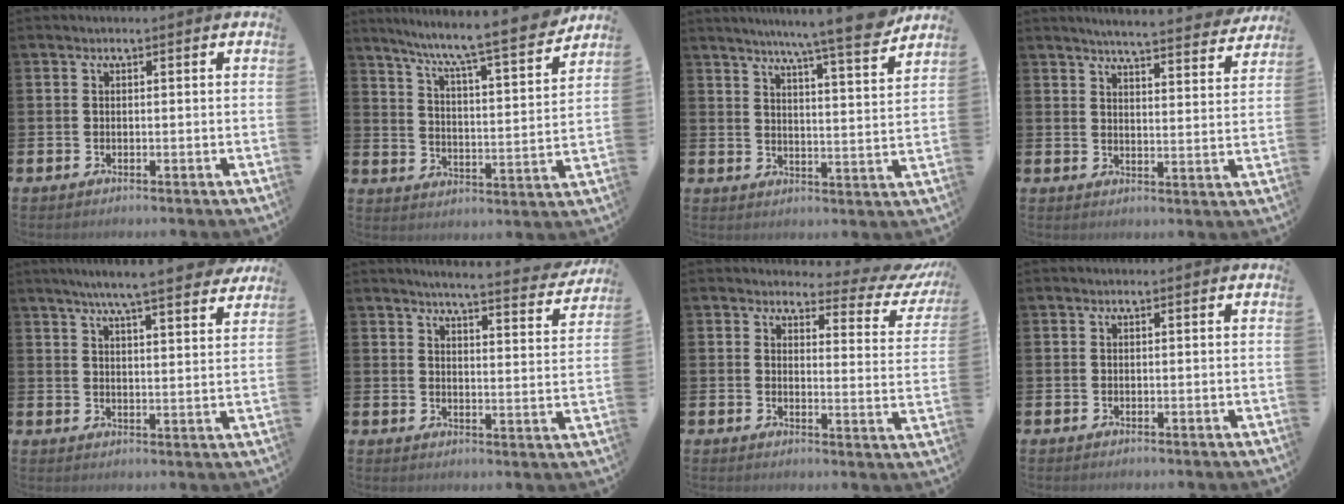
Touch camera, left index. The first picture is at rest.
{"total": 8.6, "force": [7.9, -0.2, 3.6], "torque": [-0.098, -0.065, 0.127]}
{"total": 8.9, "force": [7.9, -0.4, 4.0], "torque": [-0.081, -0.045, 0.134]}
{"total": 5.3, "force": [5.3, -0.1, 0.9], "torque": [-0.023, -0.042, 0.089]}
{"total": 7.0, "force": [6.6, 0.0, 2.4], "torque": [-0.055, -0.037, 0.113]}
{"total": 4.9, "force": [4.8, -0.2, 1.1], "torque": [-0.027, -0.038, 0.078]}
{"total": 3.8, "force": [3.2, 1.7, 1.0], "torque": [-0.010, -0.038, 0.043]}
{"total": 0.0}